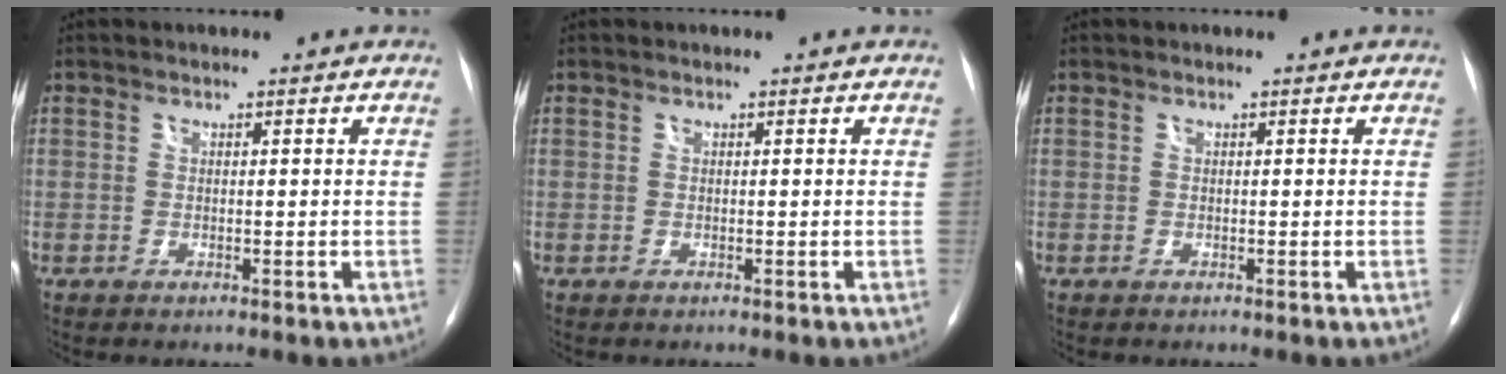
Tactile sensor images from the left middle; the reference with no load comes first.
{"total": 0.0}
{"total": 0.0}